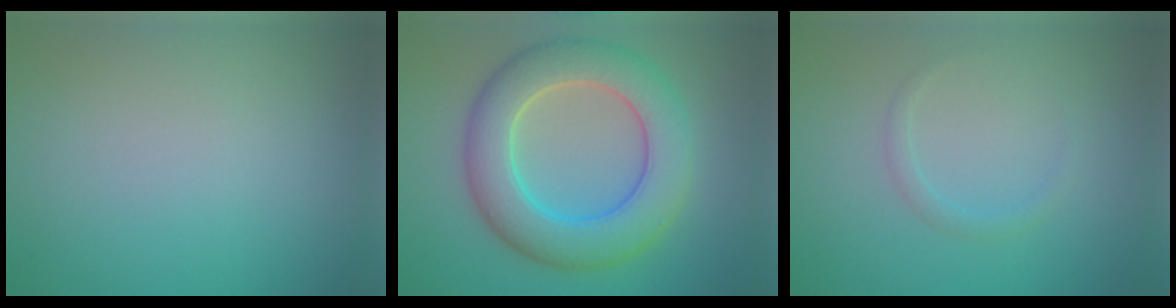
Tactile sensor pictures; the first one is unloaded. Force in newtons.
{"total": 8.4, "press": 8.3, "slide": 0.6}
{"total": 1.0, "press": 1.0, "slide": 0.0}